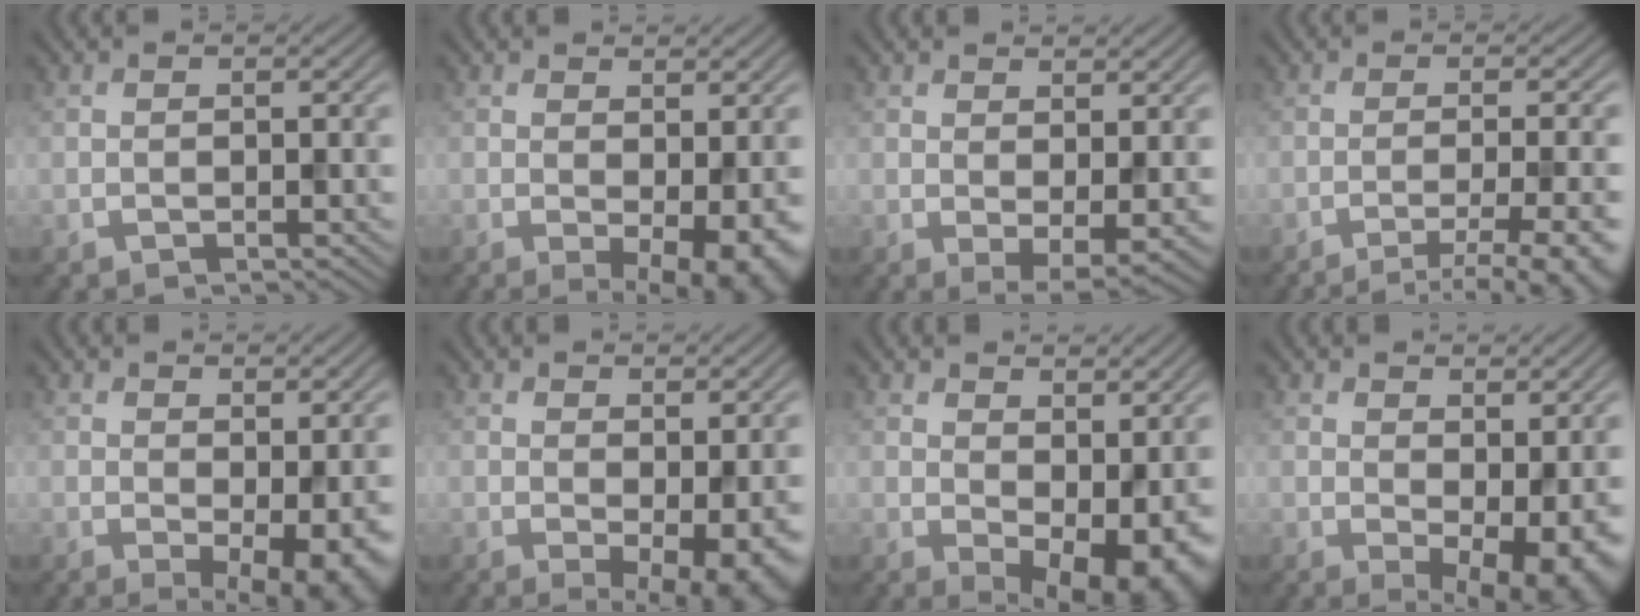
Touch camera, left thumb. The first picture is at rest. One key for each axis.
{"total": 5.2, "fx": -0.6, "fy": 1.6, "fz": 4.9, "tx": -0.067, "ty": -0.011, "tz": -0.001}
{"total": 3.5, "fx": 1.4, "fy": 1.2, "fz": 3.0, "tx": -0.054, "ty": -0.012, "tz": 0.031}
{"total": 8.8, "fx": -5.6, "fy": 1.6, "fz": 6.6, "tx": -0.086, "ty": 0.000, "tz": -0.072}
{"total": 5.7, "fx": -0.4, "fy": 2.1, "fz": 5.3, "tx": -0.075, "ty": -0.011, "tz": 0.004}
{"total": 5.5, "fx": -0.4, "fy": 1.9, "fz": 5.2, "tx": -0.071, "ty": -0.010, "tz": 0.003}
{"total": 10.1, "fx": 0.5, "fy": 5.8, "fz": 8.3, "tx": -0.115, "ty": -0.020, "tz": 0.028}
{"total": 8.2, "fx": 0.0, "fy": 4.1, "fz": 7.1, "tx": -0.093, "ty": -0.017, "tz": 0.016}